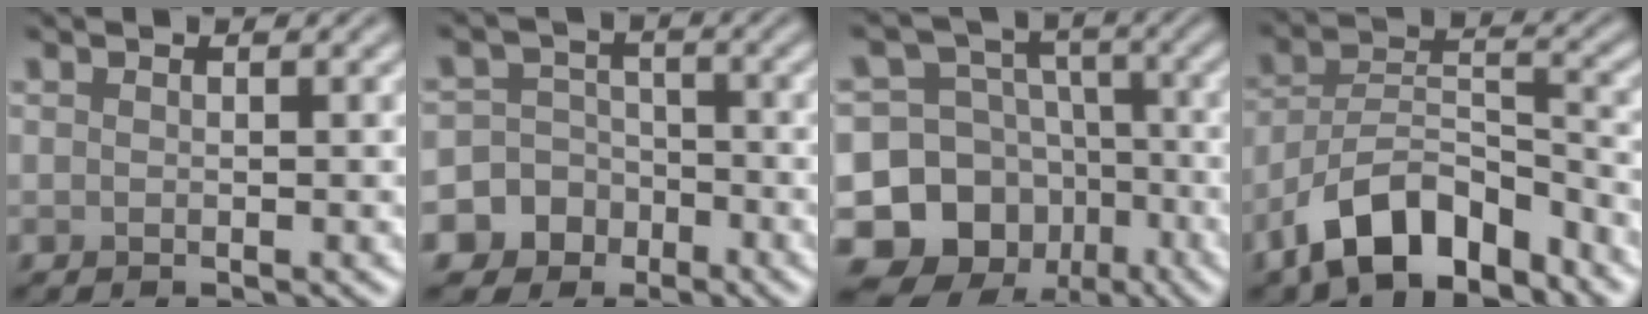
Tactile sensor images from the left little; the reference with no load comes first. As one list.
[{"total": 9.2, "force": [-4.9, 7.8, 0.7], "torque": [-0.017, -0.014, -0.101]}, {"total": 14.7, "force": [-6.6, 12.7, 3.5], "torque": [-0.083, -0.021, -0.111]}, {"total": 8.7, "force": [-6.1, 3.7, 5.0], "torque": [-0.076, 0.003, -0.119]}]